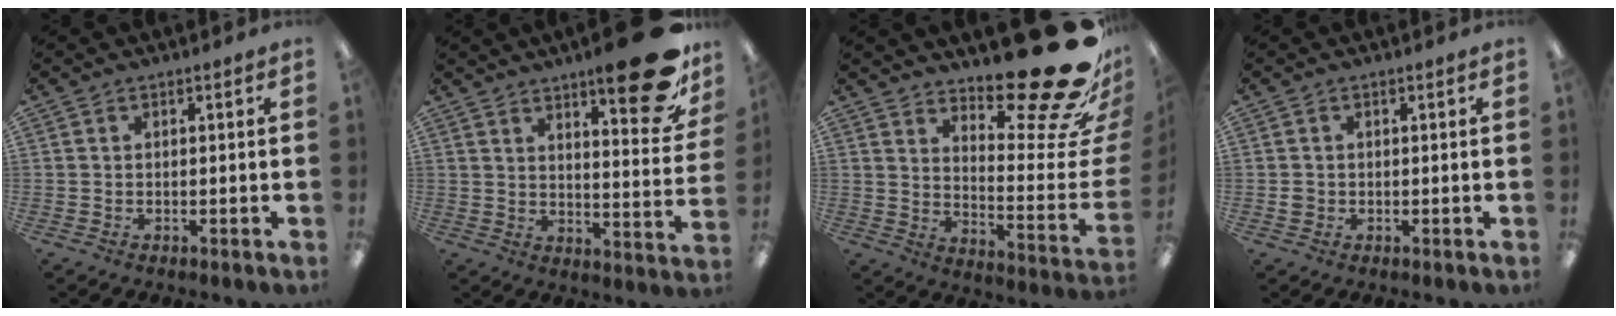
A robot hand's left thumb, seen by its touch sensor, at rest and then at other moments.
{"total": 18.8, "force": [12.1, 5.1, 13.5], "torque": [-0.175, -0.083, 0.190]}
{"total": 24.1, "force": [18.1, 6.0, 14.7], "torque": [-0.165, -0.147, 0.287]}
{"total": 1.3, "force": [0.0, 1.3, 0.4], "torque": [0.000, 0.002, -0.003]}